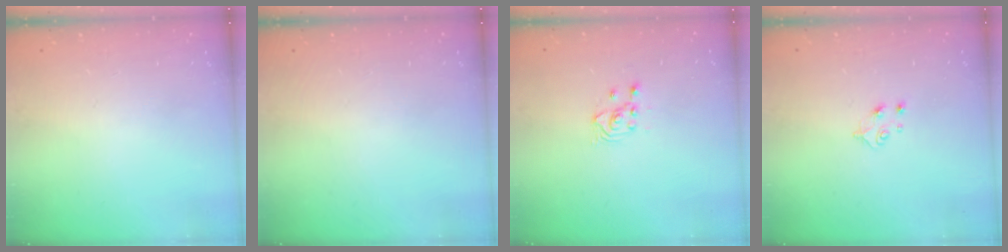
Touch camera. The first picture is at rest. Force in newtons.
{"total": 0.0}
{"total": 2.7, "press": 2.7, "slide": 0.3}
{"total": 4.9, "press": 4.9, "slide": 0.5}